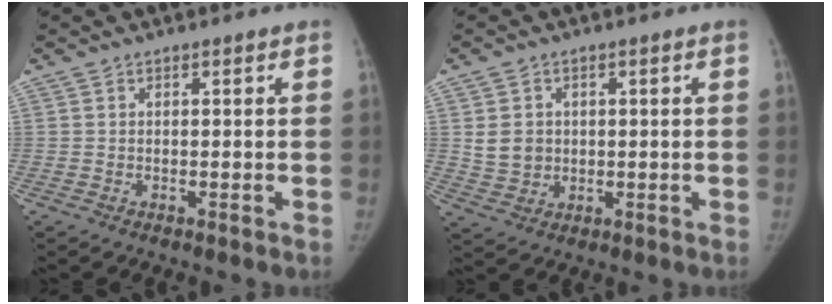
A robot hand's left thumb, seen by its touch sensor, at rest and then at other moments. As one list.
[{"total": 5.0, "force": [0.7, 4.5, 2.2], "torque": [-0.021, -0.003, 0.023]}]